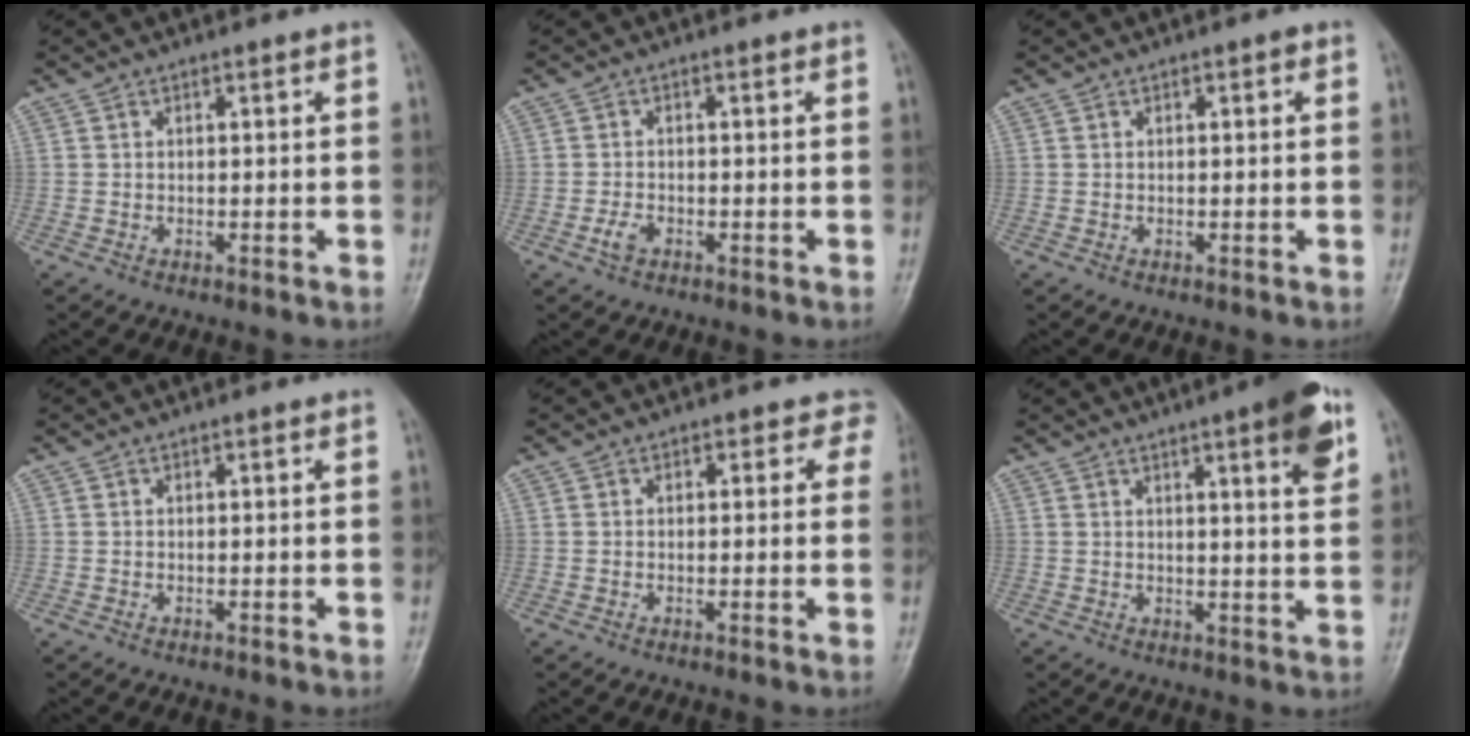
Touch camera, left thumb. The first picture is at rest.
{"total": 2.1, "force": [-1.0, 1.3, 1.4], "torque": [-0.029, 0.005, -0.021]}
{"total": 0.7, "force": [0.2, 0.3, 0.6], "torque": [-0.006, 0.002, 0.002]}
{"total": 0.0}
{"total": 2.7, "force": [1.6, 2.1, 0.6], "torque": [0.029, -0.004, -0.001]}
{"total": 8.7, "force": [4.5, 1.2, 7.3], "torque": [-0.089, -0.019, 0.056]}